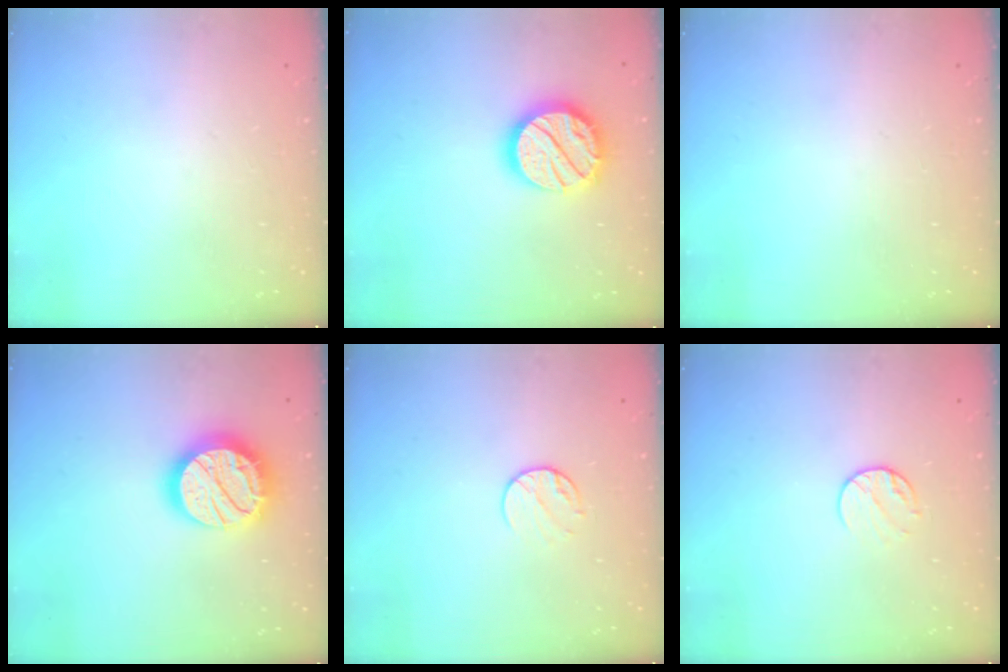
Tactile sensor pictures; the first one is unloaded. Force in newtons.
{"total": 17.7, "press": 17.6, "slide": 1.4}
{"total": 0.0}
{"total": 19.6, "press": 19.6, "slide": 1.3}
{"total": 7.3, "press": 7.2, "slide": 0.7}
{"total": 7.3, "press": 7.2, "slide": 0.7}